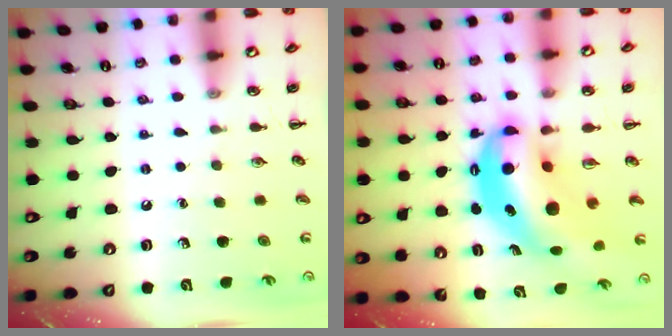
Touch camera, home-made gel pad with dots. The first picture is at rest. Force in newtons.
{"total": 11.1, "press": 10.8, "slide": 2.5}